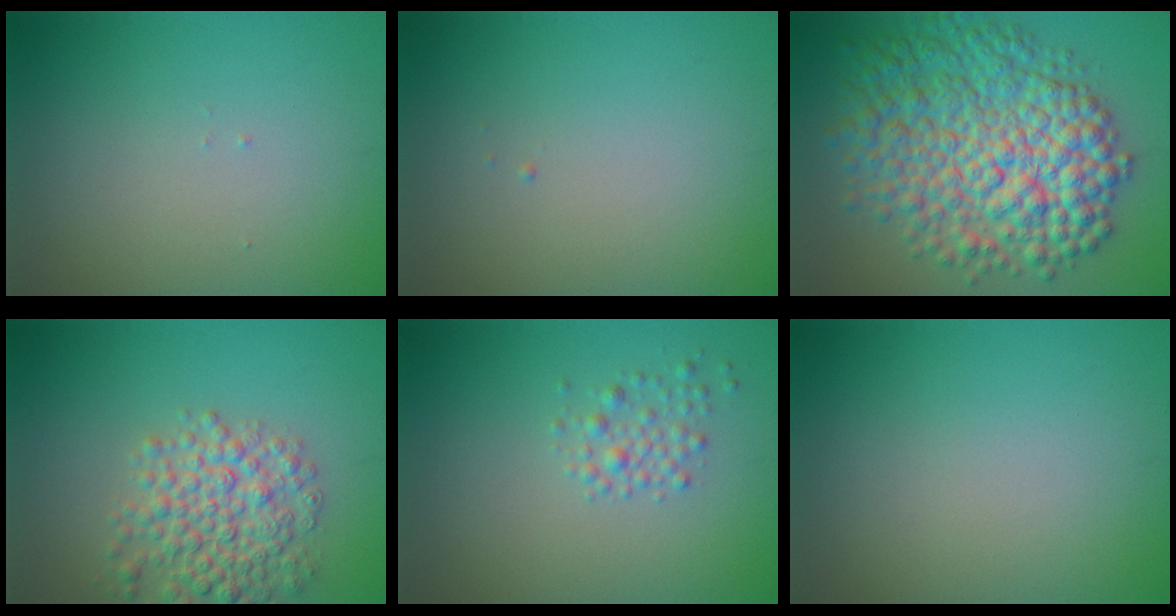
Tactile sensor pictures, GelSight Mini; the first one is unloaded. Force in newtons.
{"total": 0.0}
{"total": 11.1, "press": 11.1, "slide": 0.1}
{"total": 5.6, "press": 5.6, "slide": 0.2}
{"total": 1.7, "press": 1.7, "slide": 0.1}
{"total": 0.0}